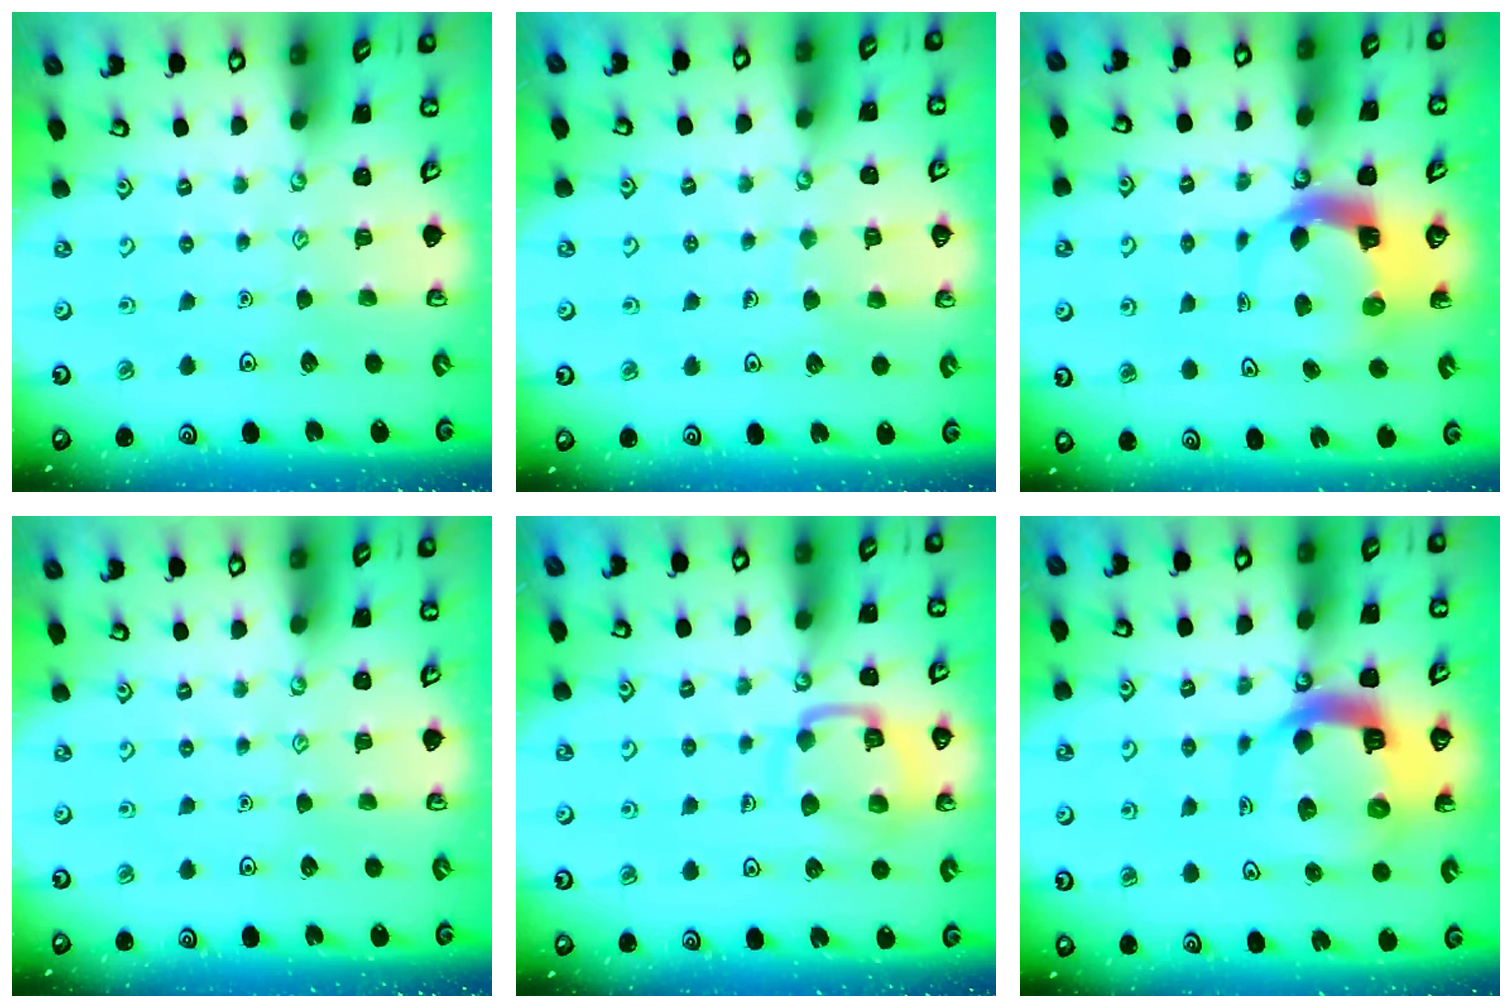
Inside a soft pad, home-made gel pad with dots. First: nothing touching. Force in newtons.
{"total": 6.0, "press": 5.9, "slide": 0.5}
{"total": 6.0, "press": 5.9, "slide": 0.7}
{"total": 0.0}
{"total": 13.0, "press": 13.0, "slide": 1.4}
{"total": 15.7, "press": 15.6, "slide": 1.7}